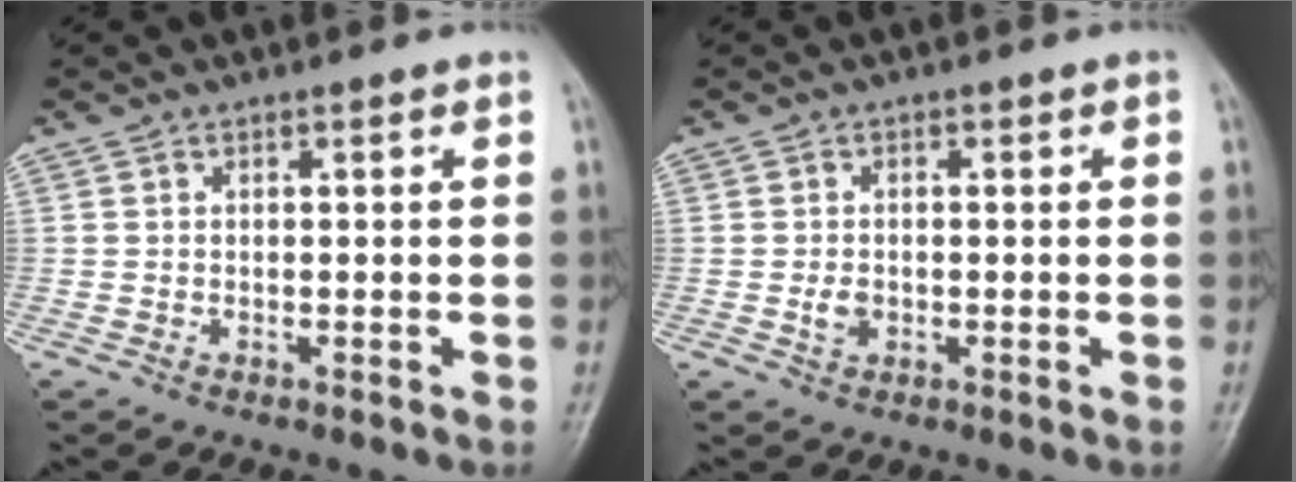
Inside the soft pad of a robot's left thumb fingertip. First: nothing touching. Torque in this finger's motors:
{"motor_torque": [0.18, 0.17, 0.23, 0.20, 0.00]}